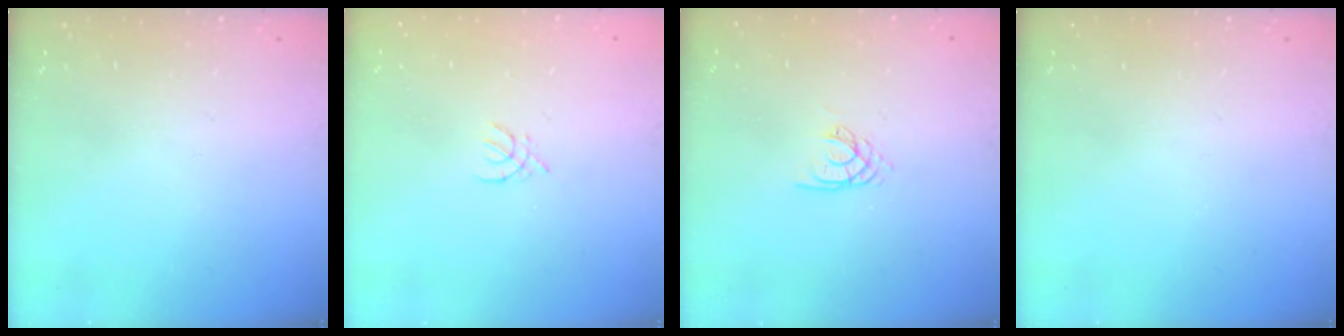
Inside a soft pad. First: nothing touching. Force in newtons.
{"total": 1.8, "press": 1.8, "slide": 0.4}
{"total": 2.2, "press": 2.2, "slide": 0.2}
{"total": 0.0}